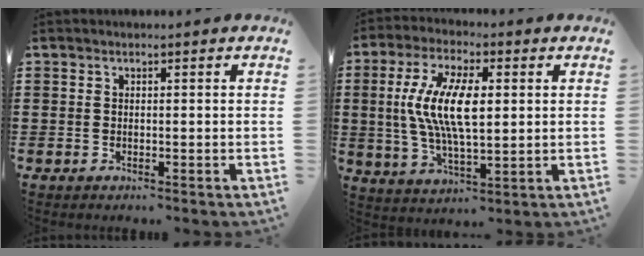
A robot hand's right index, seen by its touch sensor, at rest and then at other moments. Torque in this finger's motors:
{"motor_torque": [1.23, -0.47, 1.00, 0.21]}